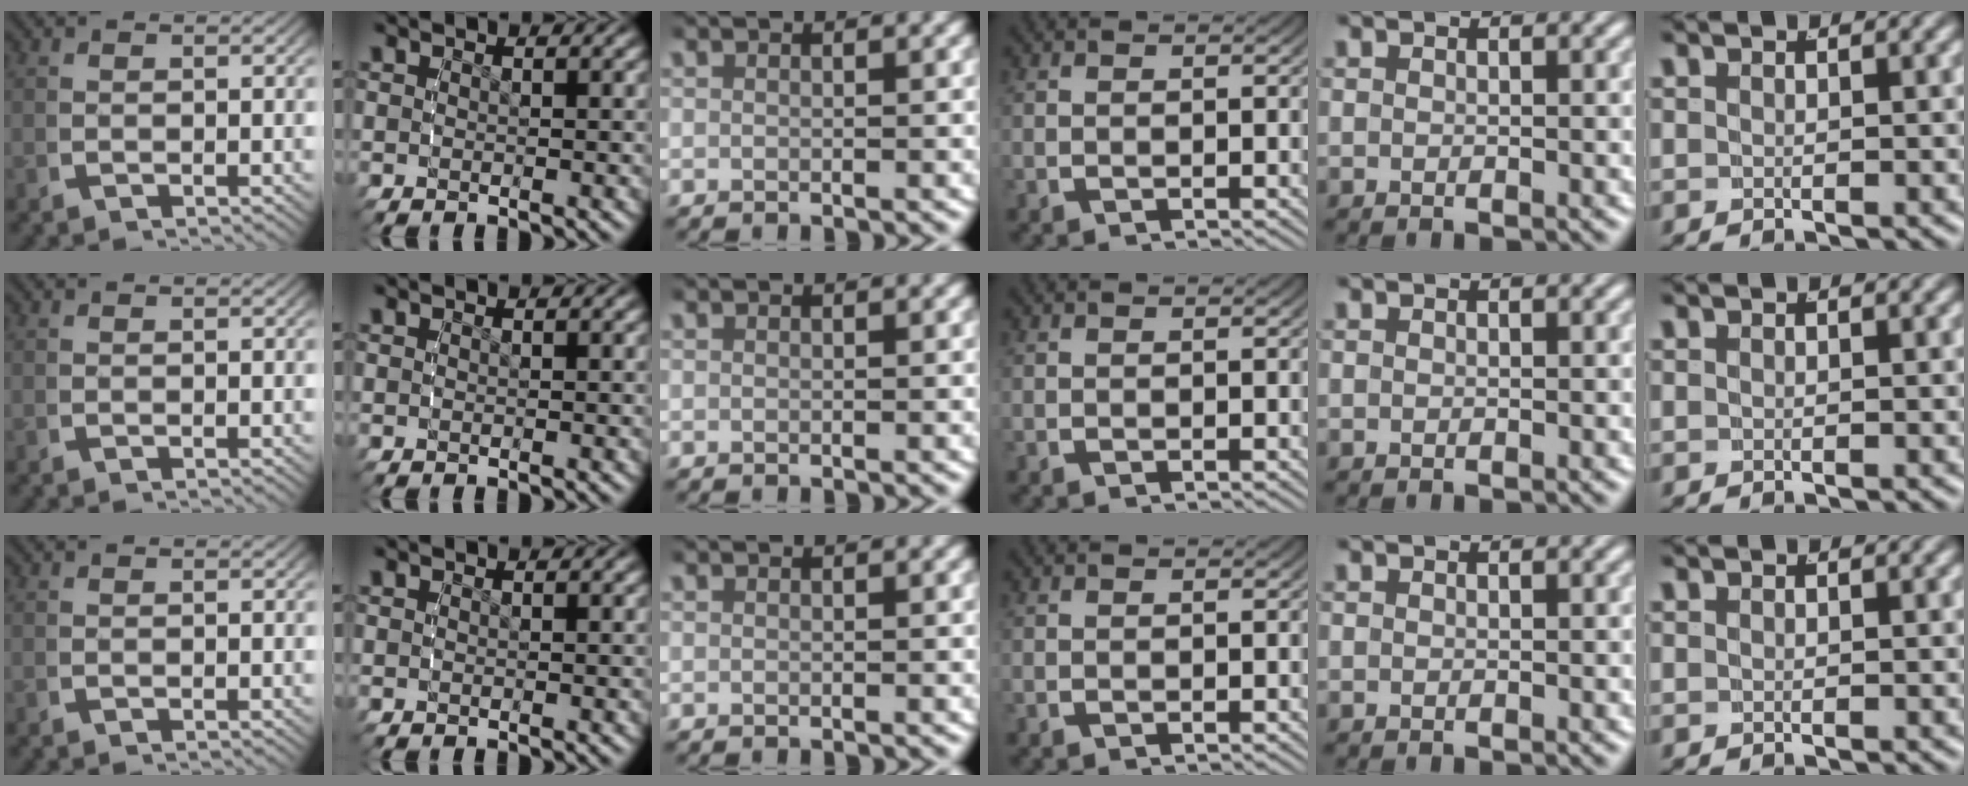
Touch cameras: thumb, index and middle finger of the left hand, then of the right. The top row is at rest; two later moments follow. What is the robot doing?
{"motion": "reach", "object": "plastic wrap"}